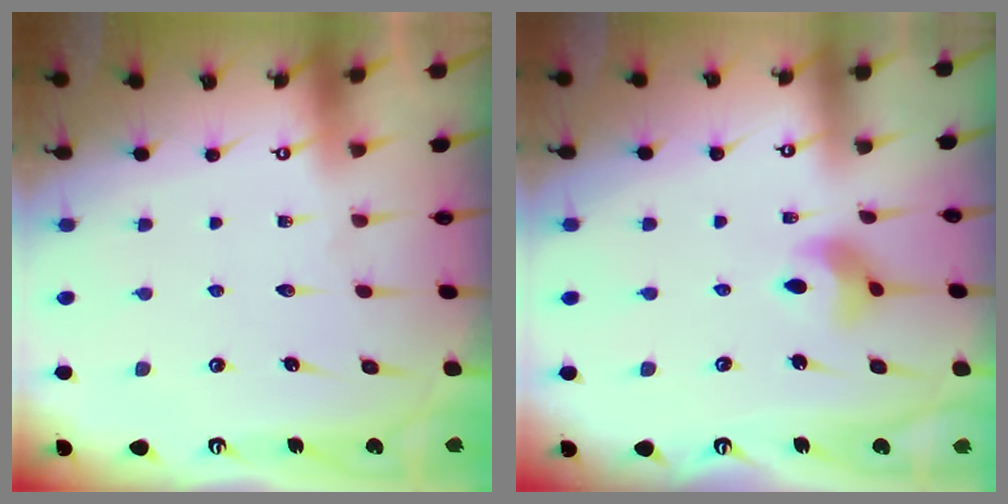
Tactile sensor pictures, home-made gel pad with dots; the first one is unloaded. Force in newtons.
{"total": 6.3, "press": 6.3, "slide": 0.6}